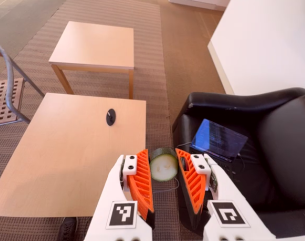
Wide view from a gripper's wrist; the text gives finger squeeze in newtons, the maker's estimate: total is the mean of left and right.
{"total": 9.0, "left": 9.0, "right": 9.0}